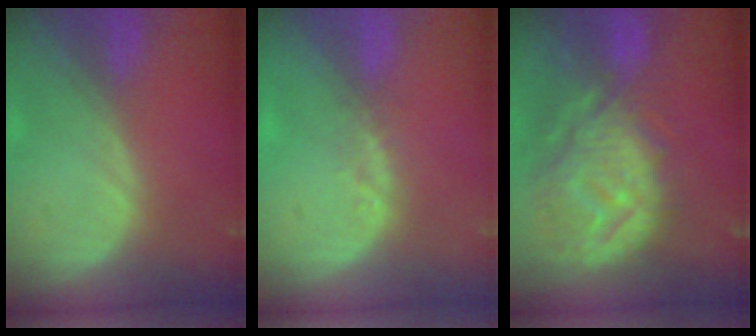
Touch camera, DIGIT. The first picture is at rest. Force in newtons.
{"total": 2.1, "press": 1.8, "slide": 1.1}
{"total": 12.4, "press": 11.0, "slide": 5.7}